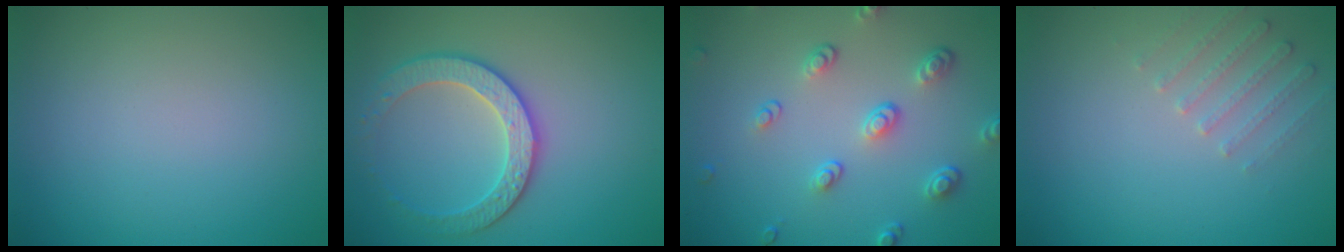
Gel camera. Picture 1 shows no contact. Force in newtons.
{"total": 3.6, "press": 3.5, "slide": 0.8}
{"total": 3.9, "press": 3.0, "slide": 2.5}
{"total": 1.9, "press": 1.8, "slide": 0.6}